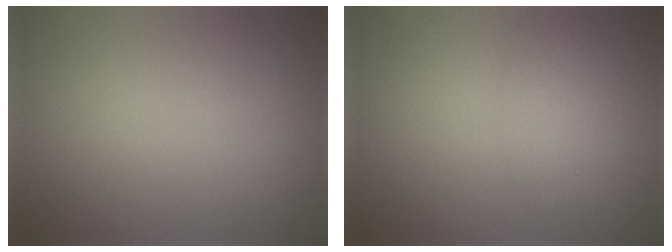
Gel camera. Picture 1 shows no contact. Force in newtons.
{"total": 1.8, "press": 1.8, "slide": 0.0}